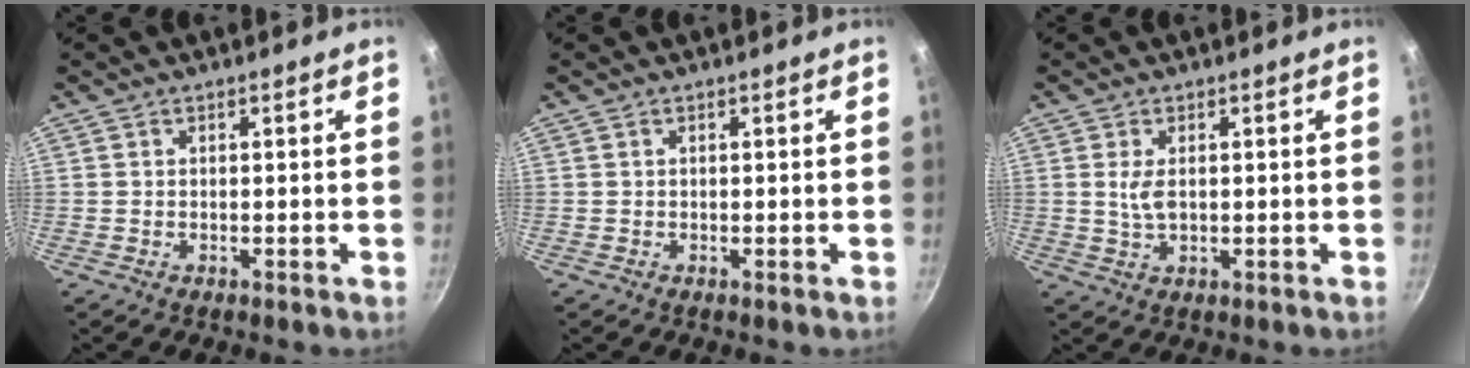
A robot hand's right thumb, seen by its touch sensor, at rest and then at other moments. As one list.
[{"total": 0.0}, {"total": 3.4, "force": [0.4, 1.8, 2.8], "torque": [-0.061, -0.005, 0.010]}]